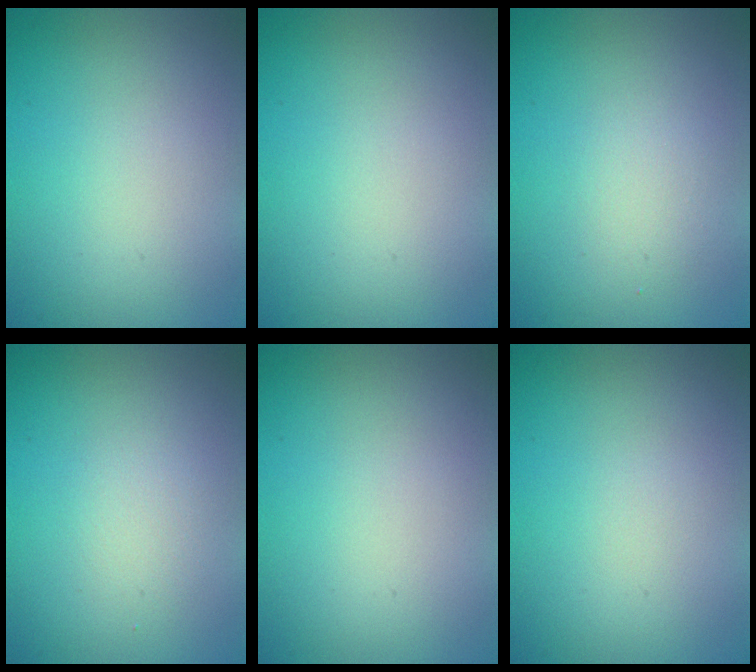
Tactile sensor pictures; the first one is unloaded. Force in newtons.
{"total": 0.0}
{"total": 1.5, "press": 1.5, "slide": 0.1}
{"total": 1.5, "press": 1.5, "slide": 0.1}
{"total": 0.0}
{"total": 0.0}